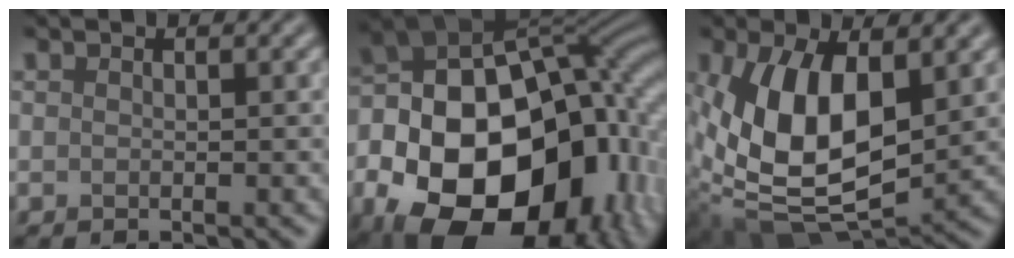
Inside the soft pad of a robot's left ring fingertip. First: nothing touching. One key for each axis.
{"total": 22.8, "fx": -6.7, "fy": 16.1, "fz": 14.7, "tx": -0.281, "ty": -0.026, "tz": -0.091}
{"total": 12.0, "fx": 1.3, "fy": 6.5, "fz": 10.0, "tx": -0.201, "ty": -0.012, "tz": 0.023}